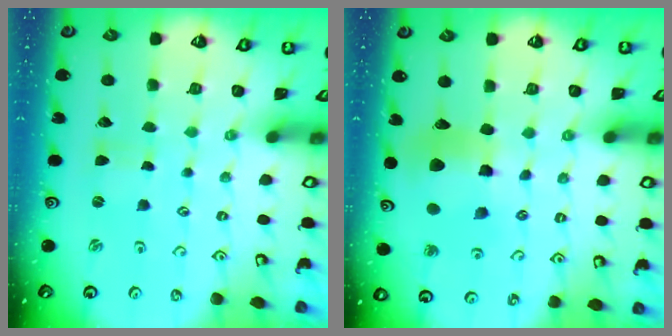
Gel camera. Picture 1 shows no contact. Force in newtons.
{"total": 12.1, "press": 12.0, "slide": 1.6}